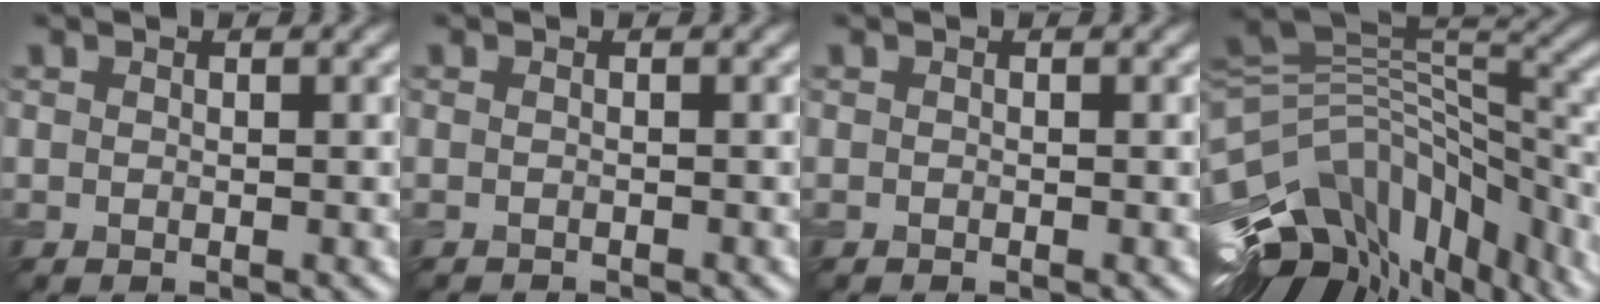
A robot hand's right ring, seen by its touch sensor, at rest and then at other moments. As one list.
[{"total": 0.8, "force": [-0.8, 0.1, 0.2], "torque": [0.000, -0.009, -0.018]}, {"total": 0.0}, {"total": 14.2, "force": [-6.3, 7.8, 10.0], "torque": [-0.207, -0.001, -0.090]}]